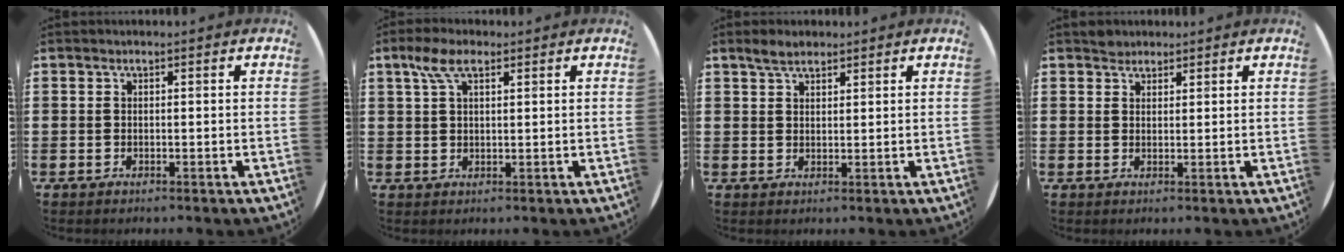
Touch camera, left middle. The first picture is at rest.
{"total": 4.6, "force": [2.6, 2.0, 3.3], "torque": [-0.071, 0.010, 0.045]}
{"total": 2.7, "force": [2.3, 1.1, 1.0], "torque": [-0.014, 0.004, 0.041]}
{"total": 1.7, "force": [1.5, 0.7, -0.2], "torque": [0.010, 0.001, 0.029]}